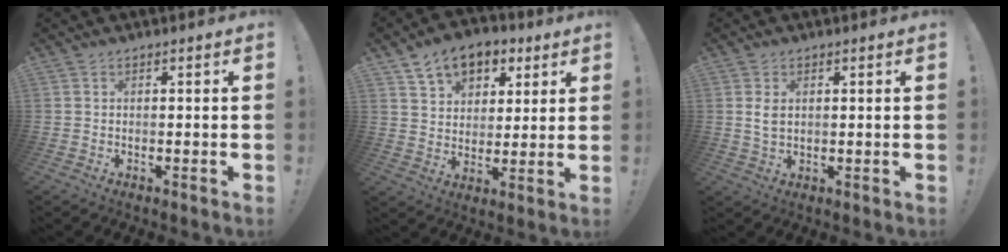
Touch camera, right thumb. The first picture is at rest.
{"total": 11.4, "force": [6.7, 7.8, 4.9], "torque": [-0.076, -0.036, 0.129]}
{"total": 3.4, "force": [0.9, 2.1, 2.5], "torque": [-0.043, -0.004, 0.013]}